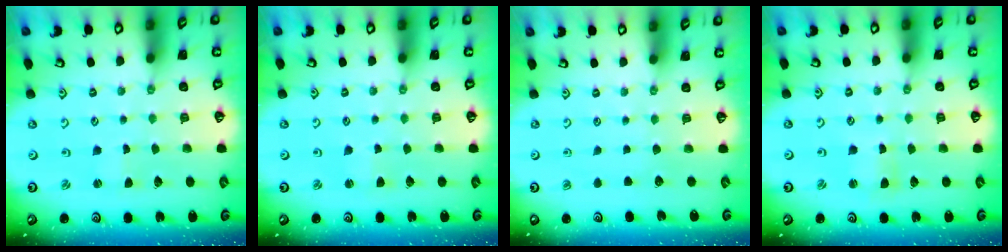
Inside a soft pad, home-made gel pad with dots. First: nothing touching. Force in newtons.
{"total": 0.9, "press": 0.8, "slide": 0.1}
{"total": 0.0}
{"total": 1.7, "press": 1.6, "slide": 0.4}